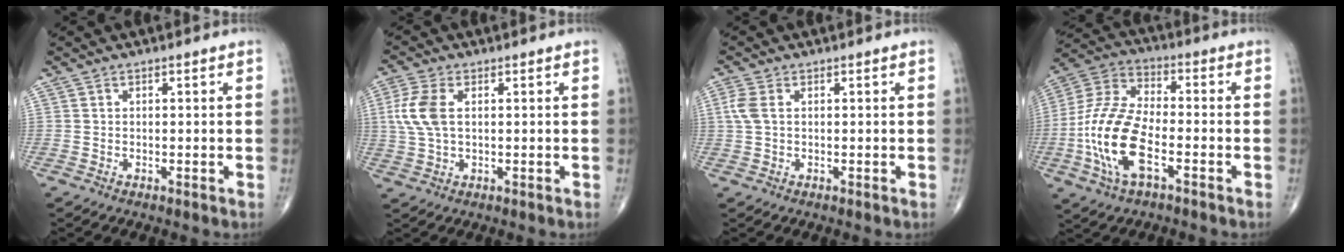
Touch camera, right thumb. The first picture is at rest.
{"total": 7.0, "force": [1.2, 3.8, 5.7], "torque": [-0.144, 0.008, 0.023]}
{"total": 3.1, "force": [0.6, 1.8, 2.5], "torque": [-0.078, 0.010, 0.012]}
{"total": 16.0, "force": [-4.9, 7.3, 13.3], "torque": [-0.285, 0.025, -0.094]}